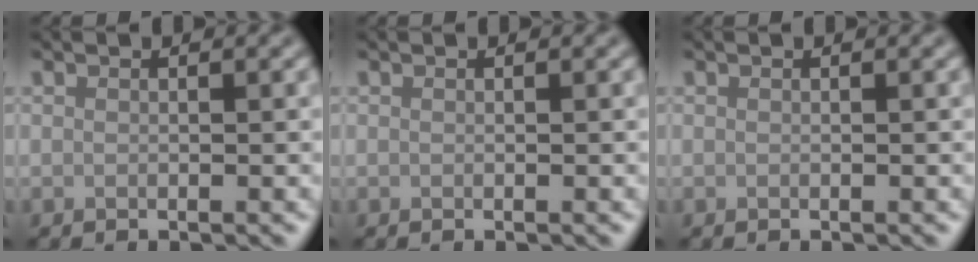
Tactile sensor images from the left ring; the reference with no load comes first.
{"total": 0.0}
{"total": 0.0}